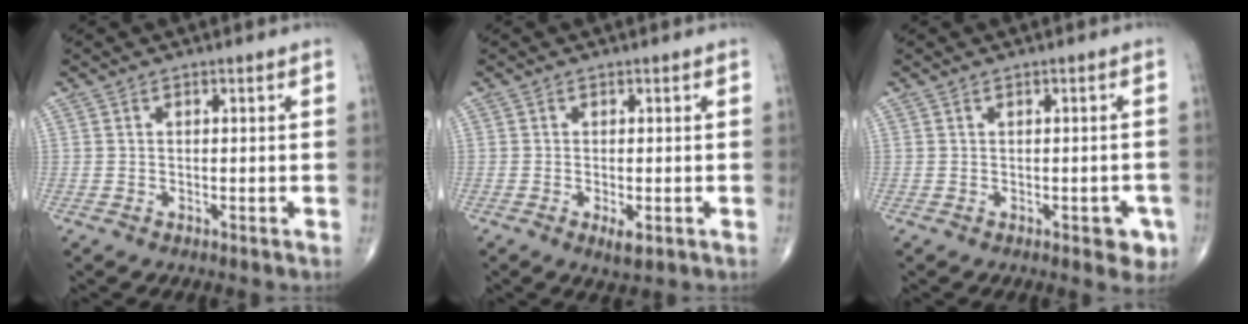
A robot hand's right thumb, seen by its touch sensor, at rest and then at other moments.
{"total": 2.5, "force": [-0.9, 0.9, 2.2], "torque": [-0.039, -0.006, -0.013]}
{"total": 3.7, "force": [-1.4, 1.8, 2.9], "torque": [-0.013, 0.002, -0.012]}